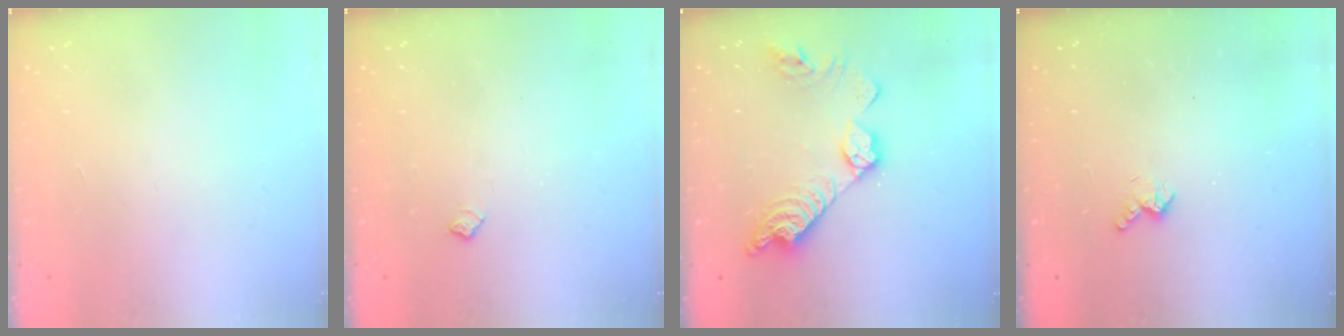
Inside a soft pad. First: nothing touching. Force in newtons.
{"total": 5.1, "press": 5.0, "slide": 0.6}
{"total": 15.4, "press": 15.4, "slide": 1.1}
{"total": 2.6, "press": 2.6, "slide": 0.6}